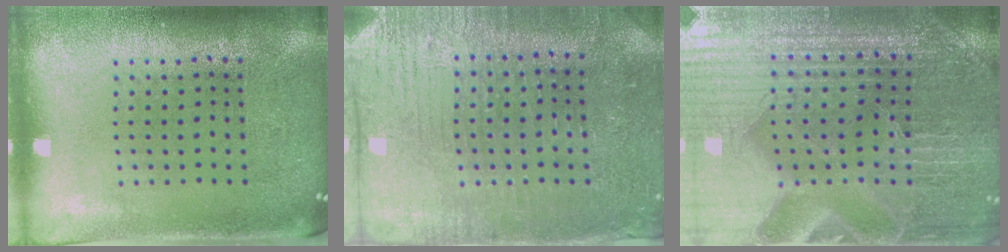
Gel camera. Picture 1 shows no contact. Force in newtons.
{"total": 3.1, "press": 3.1, "slide": 0.3}
{"total": 3.9, "press": 3.8, "slide": 0.7}